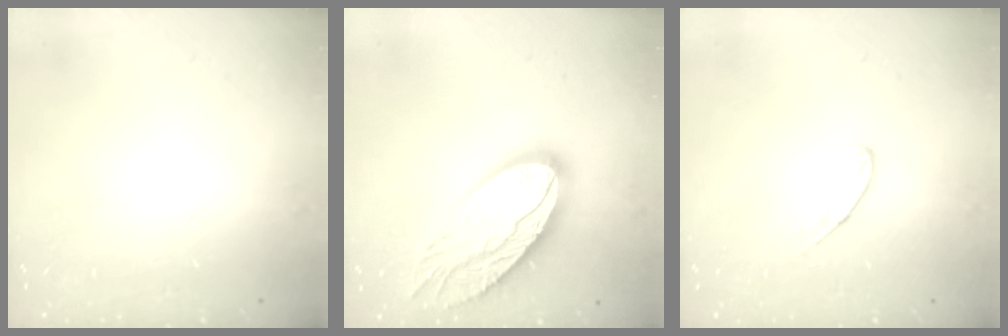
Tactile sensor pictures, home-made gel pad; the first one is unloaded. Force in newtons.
{"total": 20.5, "press": 20.4, "slide": 1.6}
{"total": 6.0, "press": 6.0, "slide": 0.4}